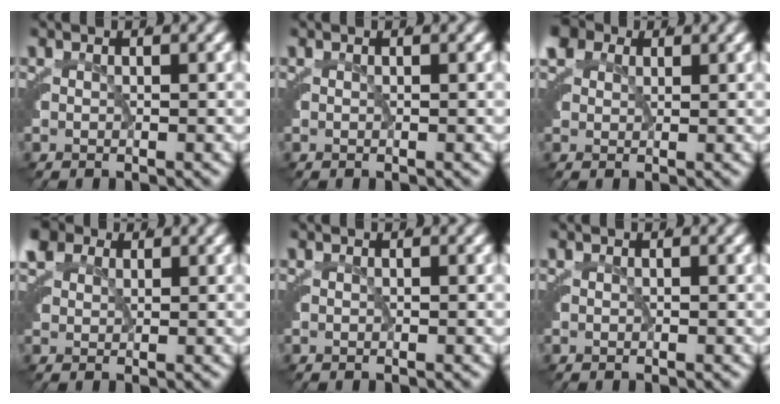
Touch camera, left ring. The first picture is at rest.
{"total": 0.0}
{"total": 2.9, "force": [1.5, 2.2, 1.1], "torque": [-0.045, -0.004, 0.026]}
{"total": 2.2, "force": [1.6, 1.3, 0.8], "torque": [-0.031, -0.001, 0.031]}
{"total": 0.0}
{"total": 0.0}